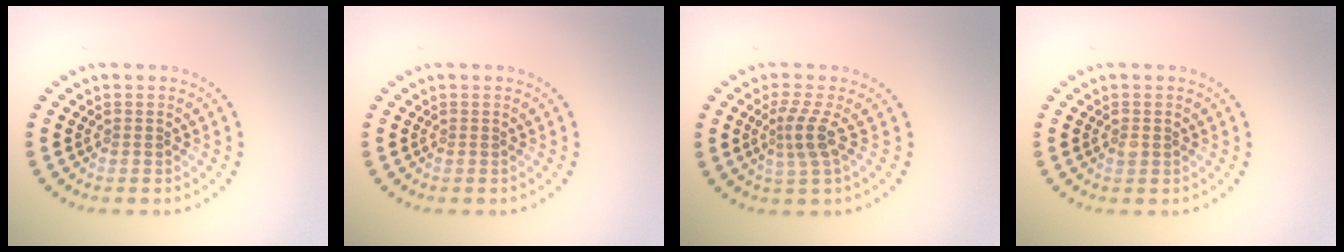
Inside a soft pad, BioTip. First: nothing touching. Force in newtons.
{"total": 0.0}
{"total": 2.5, "press": 1.7, "slide": 1.8}
{"total": 1.2, "press": 1.2, "slide": 0.0}